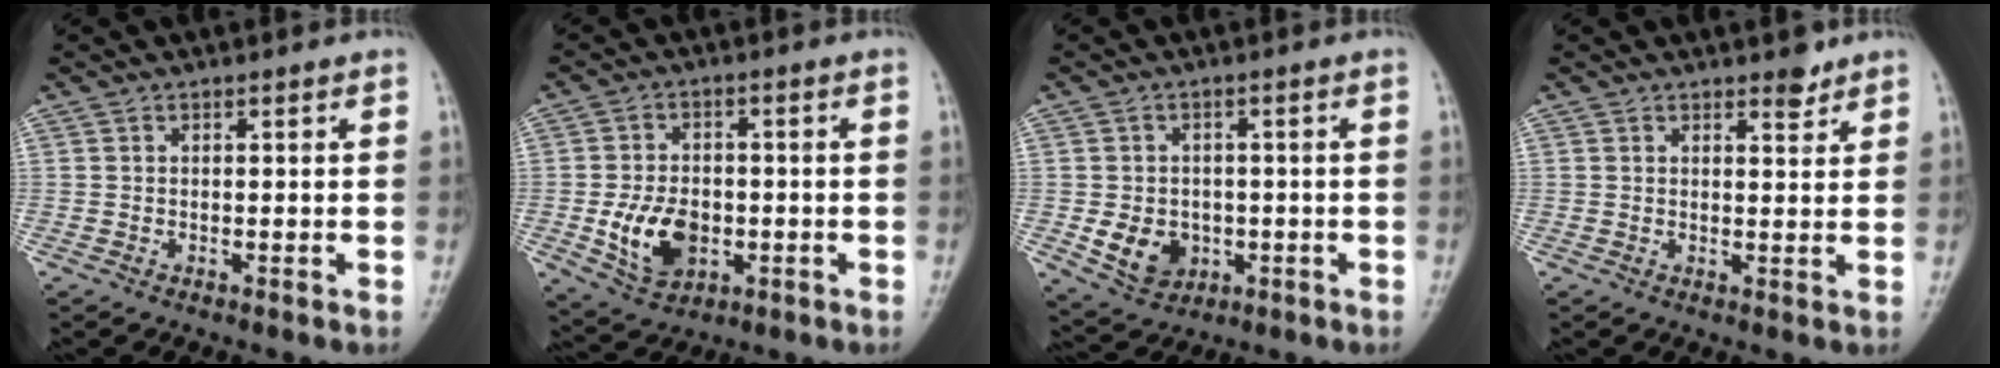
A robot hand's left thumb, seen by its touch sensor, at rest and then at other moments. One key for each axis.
{"total": 9.8, "fx": -2.3, "fy": 6.8, "fz": 6.8, "tx": -0.099, "ty": 0.001, "tz": -0.030}
{"total": 7.3, "fx": -1.8, "fy": 6.0, "fz": 3.8, "tx": -0.040, "ty": 0.004, "tz": -0.015}
{"total": 2.5, "fx": 2.0, "fy": 1.1, "fz": 1.2, "tx": -0.004, "ty": -0.013, "tz": 0.027}